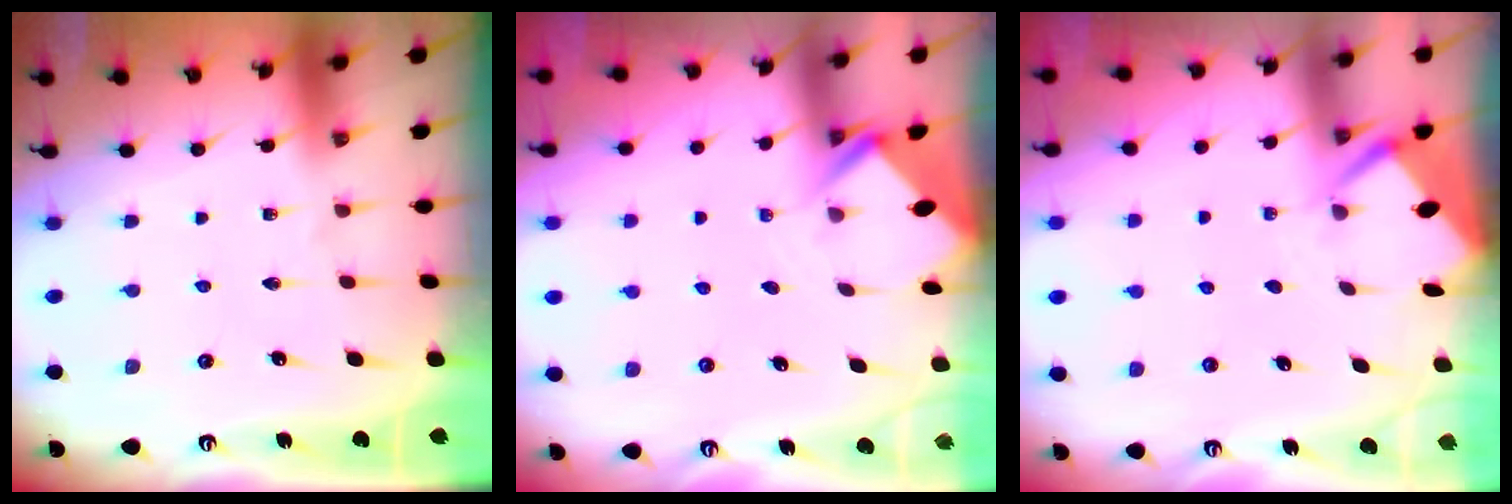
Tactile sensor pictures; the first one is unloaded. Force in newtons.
{"total": 2.7, "press": 2.7, "slide": 0.2}
{"total": 2.5, "press": 2.5, "slide": 0.4}